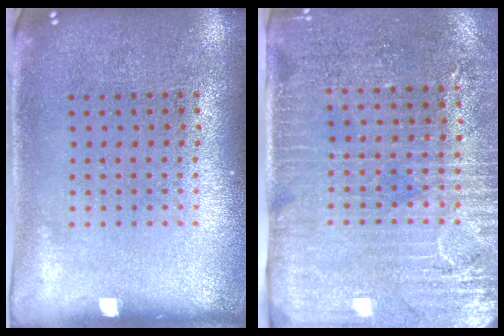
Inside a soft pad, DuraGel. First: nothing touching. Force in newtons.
{"total": 3.2, "press": 2.8, "slide": 1.6}